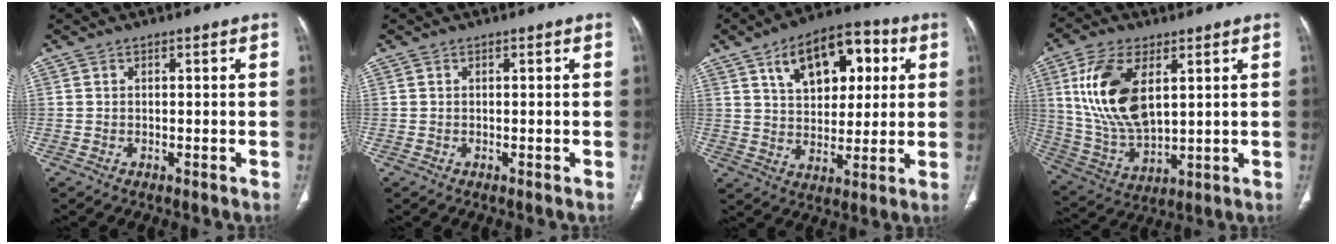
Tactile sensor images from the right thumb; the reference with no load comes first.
{"total": 0.0}
{"total": 16.2, "force": [6.4, 9.1, 11.8], "torque": [-0.142, -0.004, 0.106]}
{"total": 16.4, "force": [5.0, 8.5, 13.2], "torque": [-0.262, -0.019, 0.107]}